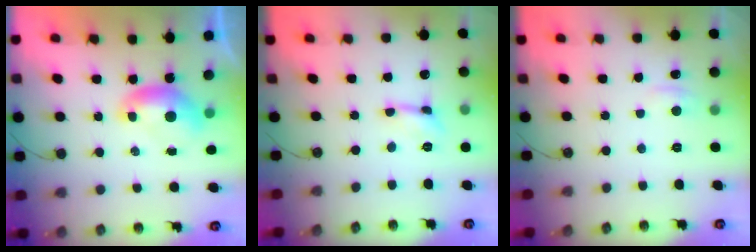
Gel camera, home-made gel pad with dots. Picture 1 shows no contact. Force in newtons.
{"total": 0.6, "press": 0.6, "slide": 0.2}
{"total": 1.9, "press": 1.8, "slide": 0.6}